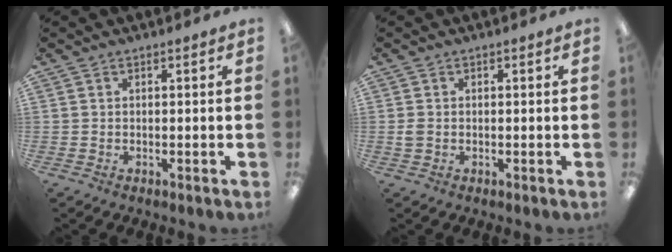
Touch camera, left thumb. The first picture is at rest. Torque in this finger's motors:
{"motor_torque": [-0.01, 0.00, -0.02, -0.03, 0.00]}